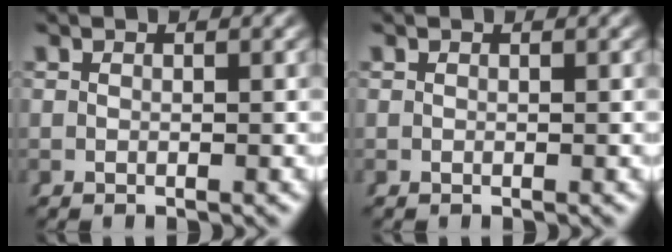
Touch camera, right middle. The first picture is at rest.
{"total": 0.0}